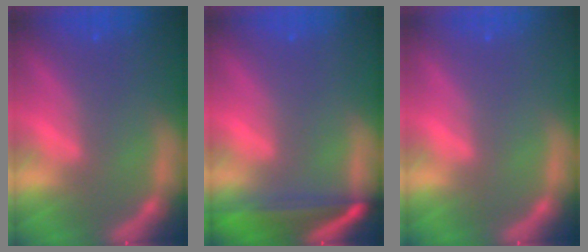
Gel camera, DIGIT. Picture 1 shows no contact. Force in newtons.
{"total": 6.5}
{"total": 0.0}